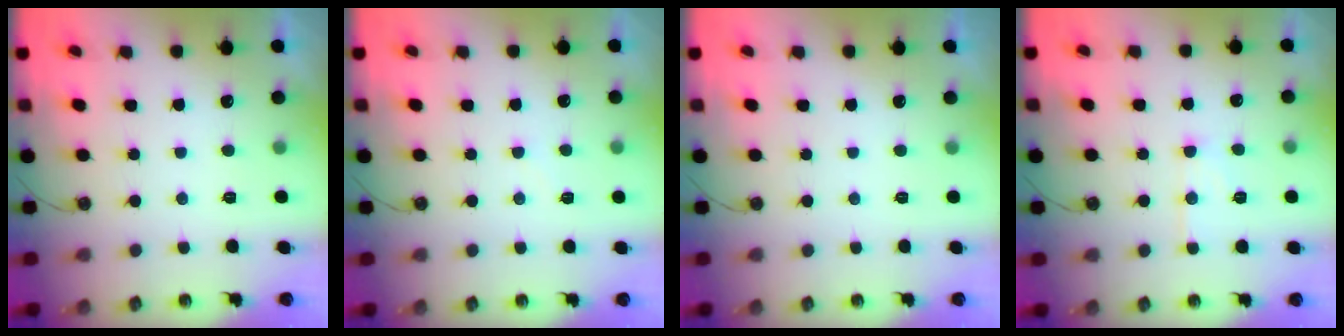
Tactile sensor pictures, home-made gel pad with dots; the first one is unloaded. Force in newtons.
{"total": 2.9, "press": 2.9, "slide": 0.4}
{"total": 0.0}
{"total": 7.6, "press": 7.6, "slide": 0.5}